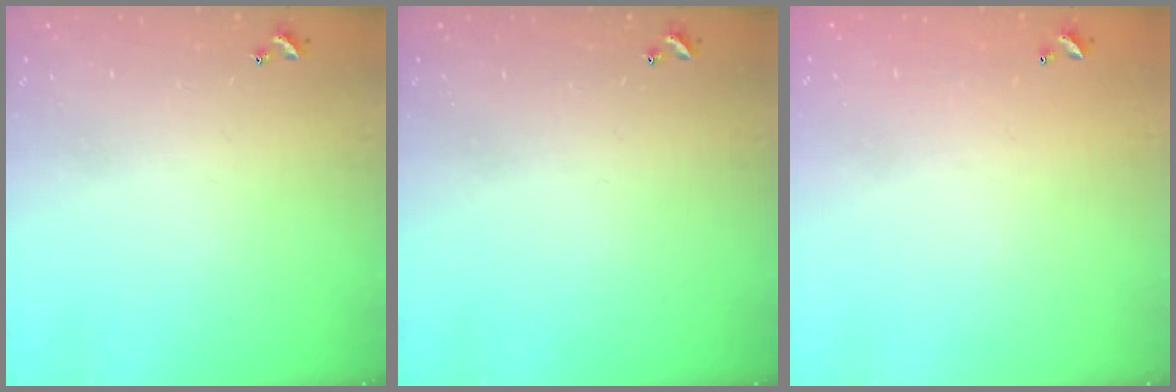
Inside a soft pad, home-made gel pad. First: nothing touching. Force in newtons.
{"total": 0.0}
{"total": 2.9, "press": 2.9, "slide": 0.1}